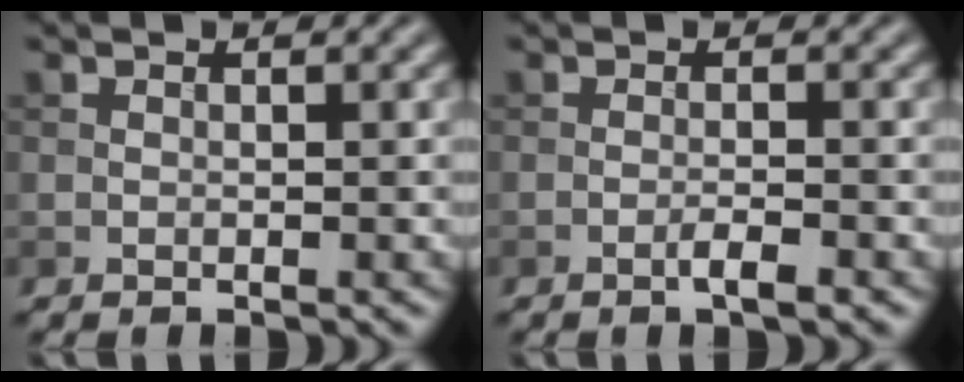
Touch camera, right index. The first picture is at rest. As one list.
[{"total": 1.7, "force": [-0.9, 0.2, 1.4], "torque": [-0.021, 0.004, -0.018]}]